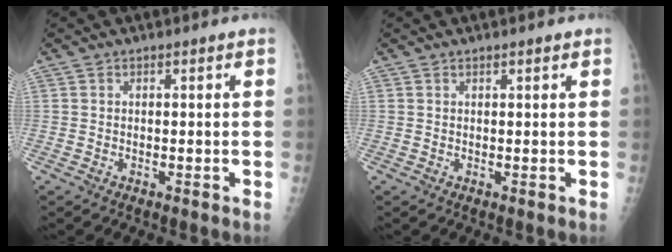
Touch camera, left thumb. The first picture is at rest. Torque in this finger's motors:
{"motor_torque": [-0.07, -0.02, -0.17, -0.13, 0.02]}